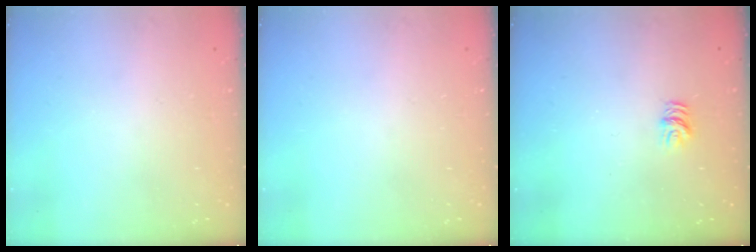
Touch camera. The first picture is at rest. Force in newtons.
{"total": 0.0}
{"total": 5.3, "press": 5.3, "slide": 0.3}